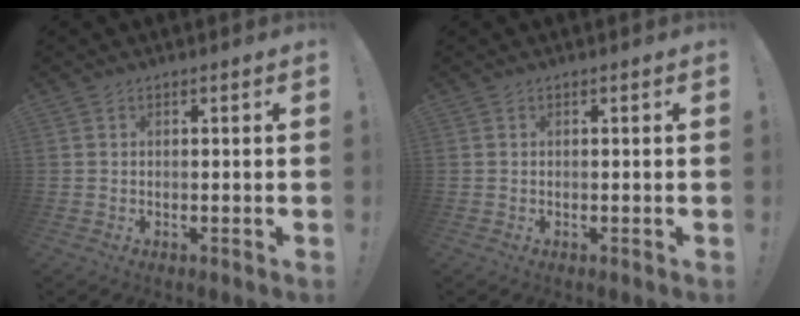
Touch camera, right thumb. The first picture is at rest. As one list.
[{"total": 0.0}]